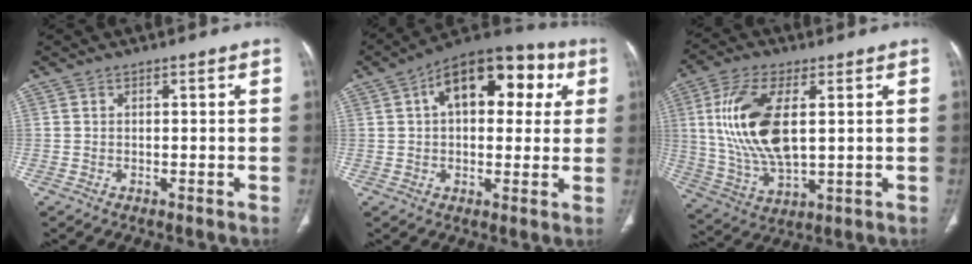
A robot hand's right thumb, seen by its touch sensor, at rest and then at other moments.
{"total": 17.8, "force": [4.7, 10.4, 13.6], "torque": [-0.145, 0.033, 0.057]}
{"total": 16.3, "force": [2.9, 7.6, 14.2], "torque": [-0.292, -0.012, 0.064]}